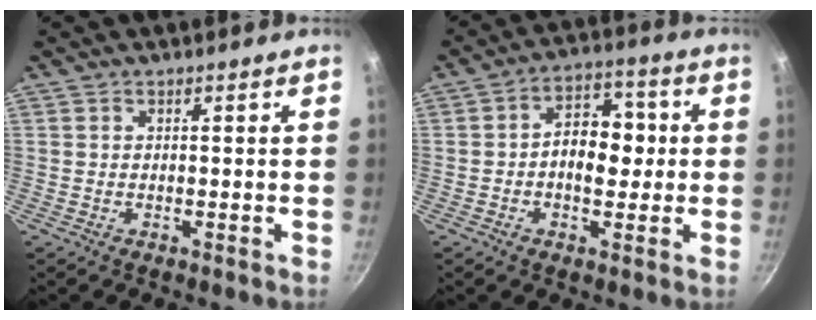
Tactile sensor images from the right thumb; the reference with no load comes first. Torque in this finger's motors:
{"motor_torque": [0.11, 0.11, -0.02, -0.02, 0.07]}